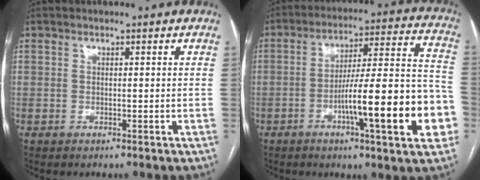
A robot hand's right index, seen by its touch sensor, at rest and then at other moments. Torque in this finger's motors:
{"motor_torque": [2.14, 0.00, 1.05, 0.21]}